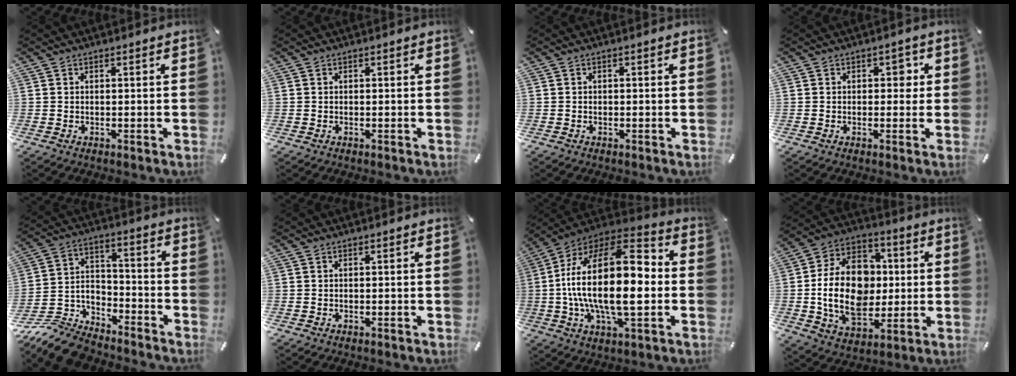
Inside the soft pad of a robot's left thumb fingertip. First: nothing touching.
{"total": 0.0}
{"total": 0.7, "force": [-0.2, 0.6, 0.2], "torque": [-0.003, 0.005, -0.007]}
{"total": 2.6, "force": [0.3, 1.9, 1.7], "torque": [-0.003, -0.003, -0.006]}
{"total": 12.3, "force": [-10.9, 4.9, 2.9], "torque": [-0.051, 0.047, -0.211]}
{"total": 0.0}
{"total": 26.5, "force": [-1.5, 12.4, 23.3], "torque": [-0.444, 0.002, -0.027]}
{"total": 20.0, "force": [-0.7, 15.1, 13.1], "torque": [-0.263, 0.004, -0.009]}